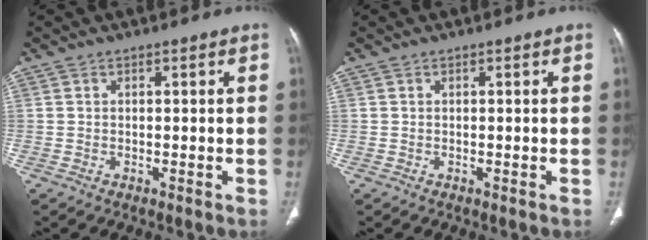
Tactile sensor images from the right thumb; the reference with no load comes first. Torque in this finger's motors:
{"motor_torque": [0.00, 0.00, 0.01, -0.01, 0.02]}